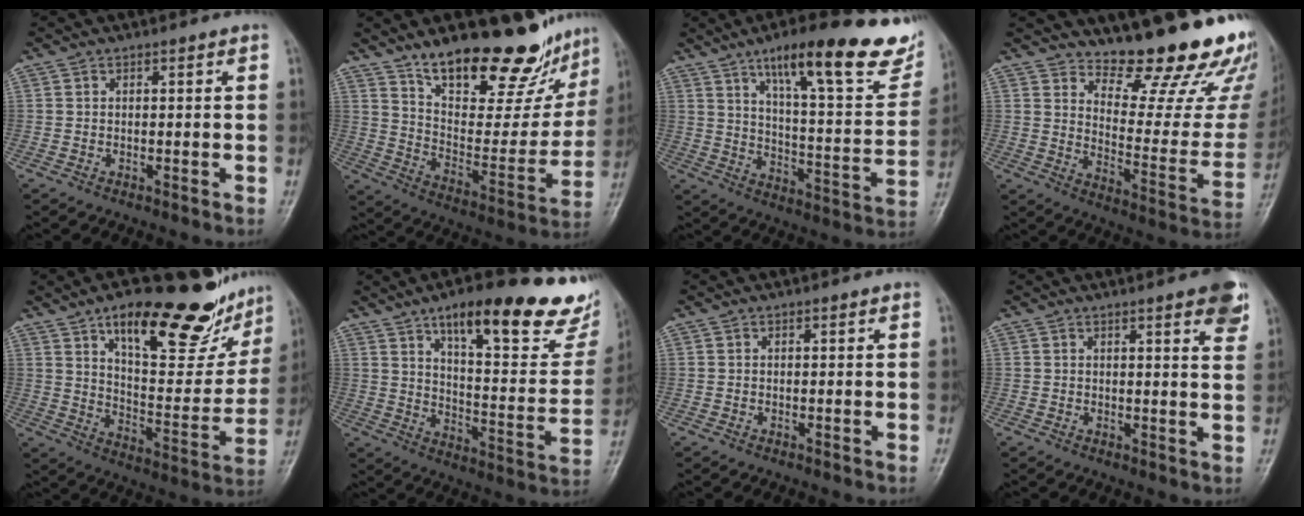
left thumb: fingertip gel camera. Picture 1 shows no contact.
{"total": 23.6, "force": [18.0, 8.5, 12.8], "torque": [-0.137, -0.103, 0.278]}
{"total": 25.5, "force": [16.3, 7.0, 18.4], "torque": [-0.220, -0.054, 0.234]}
{"total": 19.7, "force": [17.0, 4.6, 8.8], "torque": [-0.071, -0.161, 0.225]}
{"total": 24.7, "force": [16.3, 9.2, 16.2], "torque": [-0.172, -0.067, 0.244]}
{"total": 27.3, "force": [17.8, 8.1, 19.0], "torque": [-0.222, -0.069, 0.248]}
{"total": 0.0}
{"total": 7.1, "force": [4.2, 1.6, 5.5], "torque": [-0.050, -0.012, 0.046]}